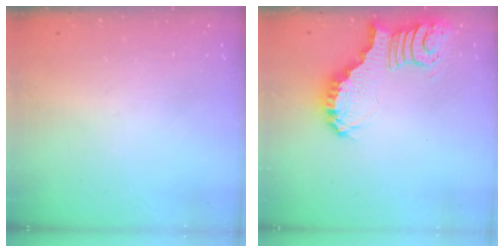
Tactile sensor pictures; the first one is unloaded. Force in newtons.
{"total": 3.7, "press": 3.6, "slide": 0.6}